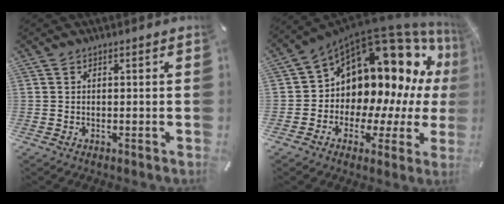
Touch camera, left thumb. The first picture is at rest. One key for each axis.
{"total": 16.1, "fx": 8.0, "fy": 10.5, "fz": 9.3, "tx": -0.140, "ty": -0.092, "tz": 0.144}